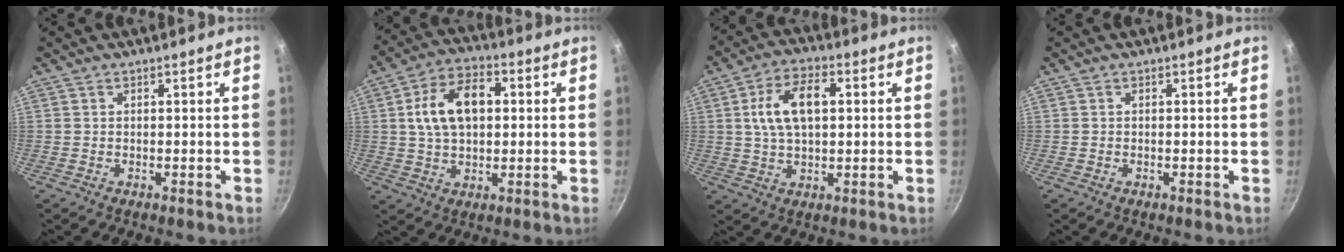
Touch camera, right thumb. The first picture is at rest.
{"total": 12.8, "force": [2.0, 8.0, 9.8], "torque": [-0.151, 0.019, 0.026]}
{"total": 11.3, "force": [2.0, 6.2, 9.2], "torque": [-0.158, 0.015, 0.032]}
{"total": 0.0}